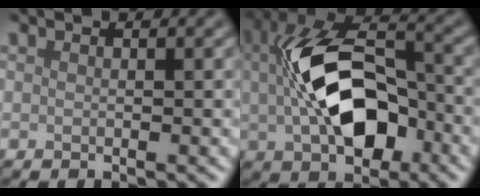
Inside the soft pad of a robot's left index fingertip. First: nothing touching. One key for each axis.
{"total": 10.7, "fx": -0.1, "fy": 6.2, "fz": 8.7, "tx": -0.163, "ty": 0.000, "tz": 0.003}